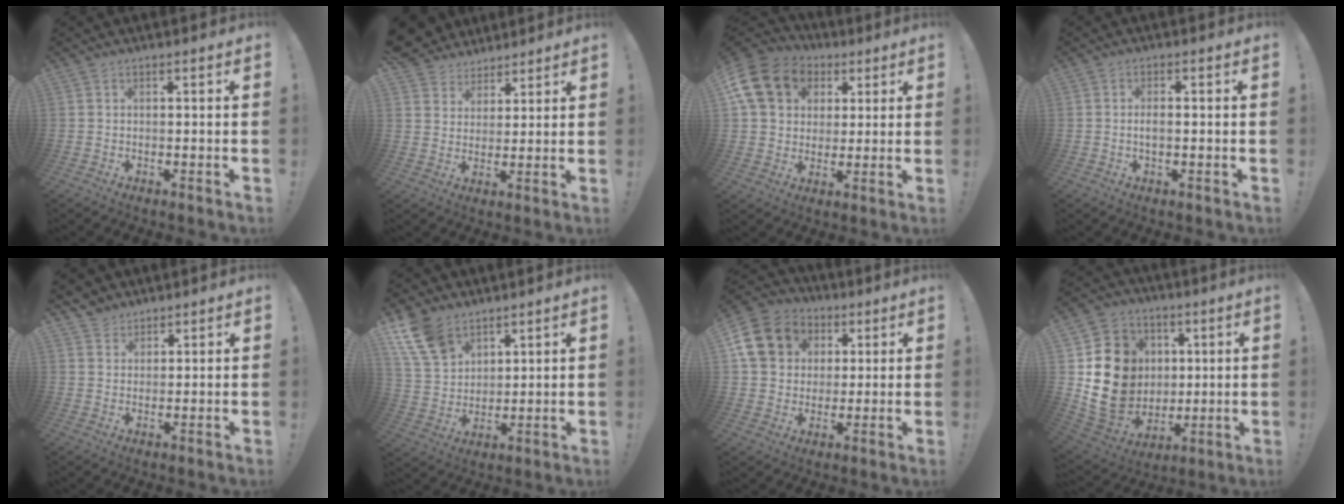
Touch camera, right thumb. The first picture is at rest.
{"total": 6.7, "force": [4.5, 5.0, 0.2], "torque": [-0.007, -0.034, 0.091]}
{"total": 16.1, "force": [6.2, 12.9, 7.3], "torque": [-0.110, -0.021, 0.129]}
{"total": 2.2, "force": [-0.4, 0.7, 2.1], "torque": [-0.029, 0.000, -0.009]}
{"total": 3.8, "force": [3.1, 2.3, 0.1], "torque": [-0.005, -0.020, 0.059]}
{"total": 13.4, "force": [8.8, 8.2, 5.9], "torque": [-0.123, -0.044, 0.173]}
{"total": 14.2, "force": [4.7, 12.3, 5.4], "torque": [-0.068, -0.010, 0.103]}
{"total": 19.2, "force": [1.8, 16.9, 9.0], "torque": [-0.159, -0.001, 0.072]}